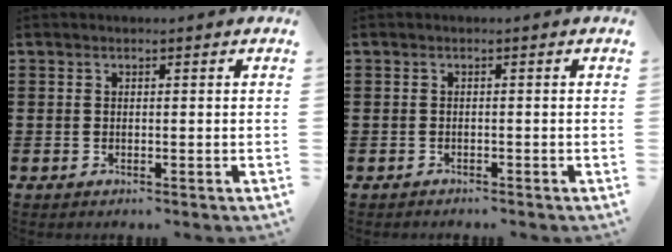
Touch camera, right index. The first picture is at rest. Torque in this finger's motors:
{"motor_torque": [0.15, -0.13, 0.00, 0.00]}